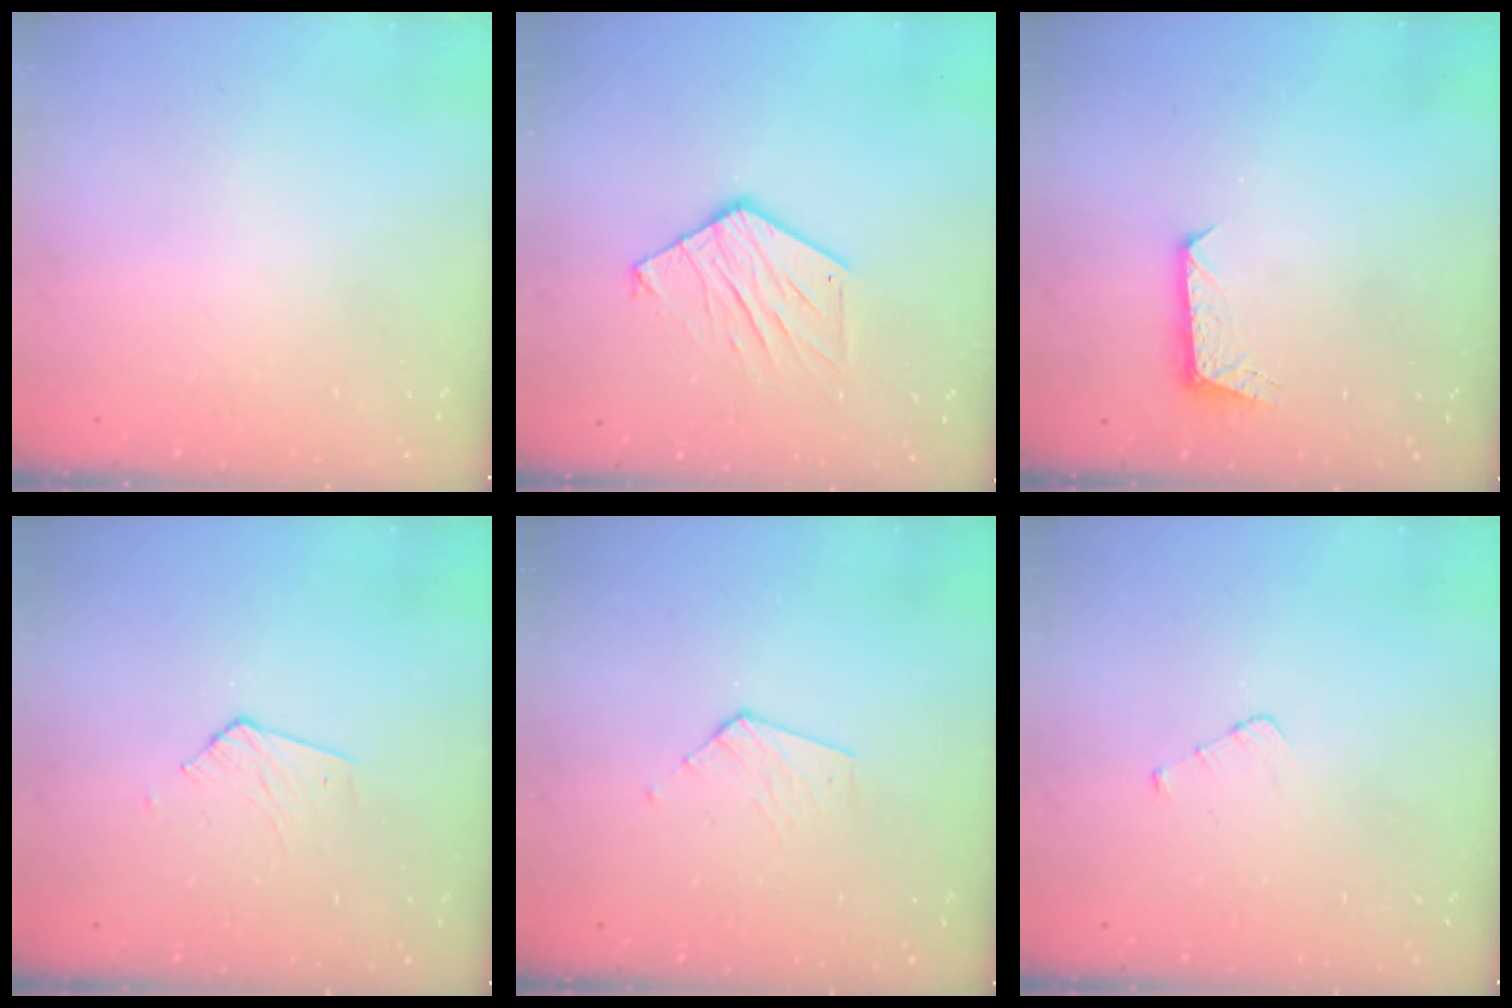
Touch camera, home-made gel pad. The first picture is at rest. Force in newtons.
{"total": 10.9, "press": 10.9, "slide": 0.9}
{"total": 5.8, "press": 5.8, "slide": 0.5}
{"total": 2.7, "press": 2.7, "slide": 0.2}
{"total": 3.4, "press": 3.4, "slide": 0.3}
{"total": 3.0, "press": 3.0, "slide": 0.3}